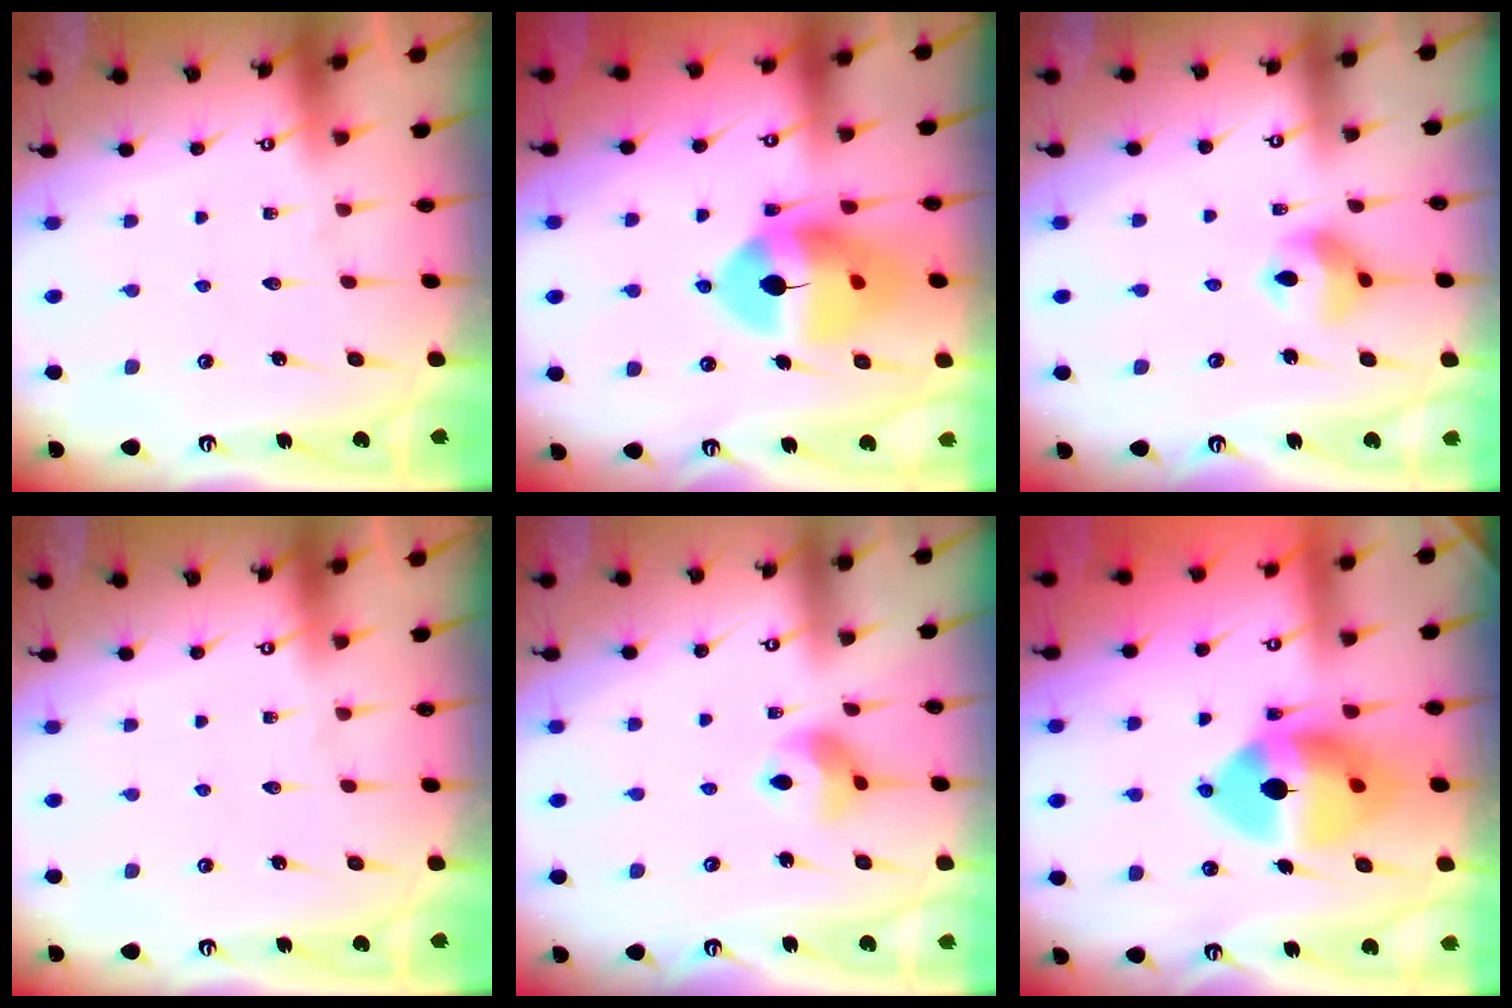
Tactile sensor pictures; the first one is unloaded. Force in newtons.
{"total": 14.5, "press": 14.3, "slide": 1.9}
{"total": 10.2, "press": 10.0, "slide": 2.0}
{"total": 0.0}
{"total": 8.2, "press": 8.1, "slide": 1.0}
{"total": 14.2, "press": 14.0, "slide": 2.0}